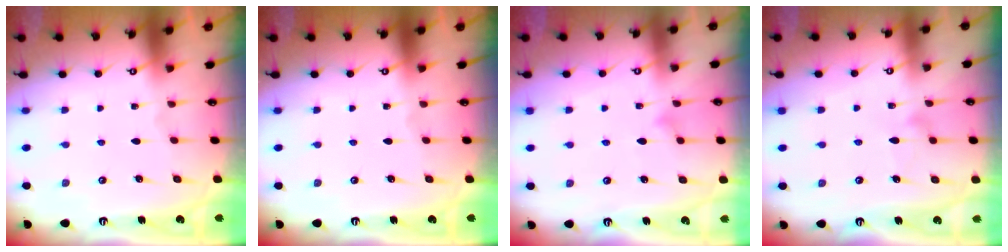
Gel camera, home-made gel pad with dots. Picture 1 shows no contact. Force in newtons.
{"total": 0.0}
{"total": 6.6, "press": 6.6, "slide": 0.3}
{"total": 7.6, "press": 7.6, "slide": 0.4}